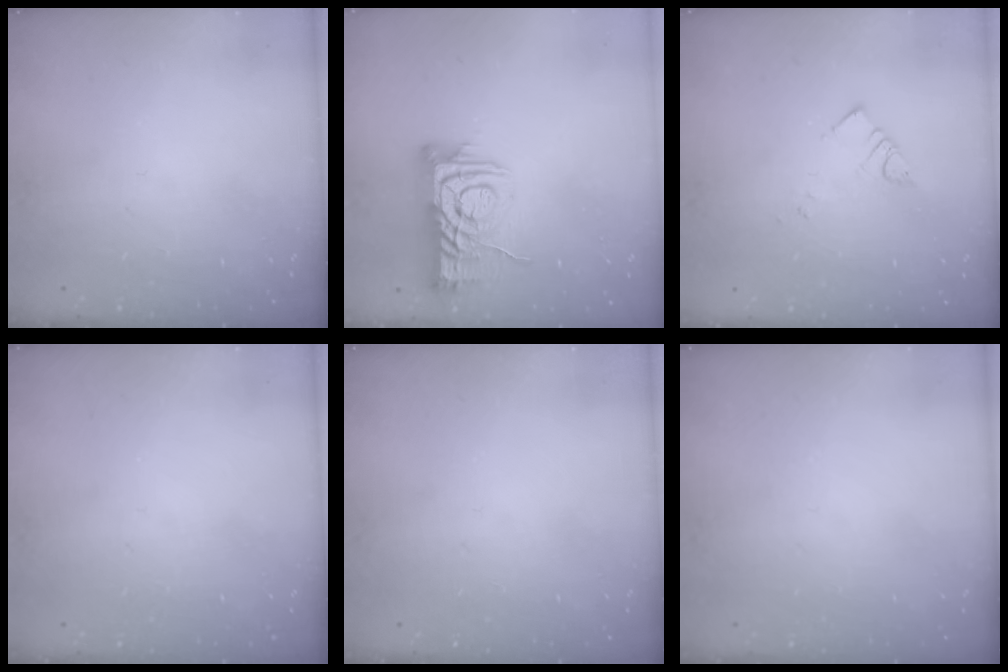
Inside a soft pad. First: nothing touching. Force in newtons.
{"total": 9.5, "press": 9.5, "slide": 0.9}
{"total": 3.2, "press": 3.2, "slide": 0.2}
{"total": 0.0}
{"total": 0.0}
{"total": 0.0}